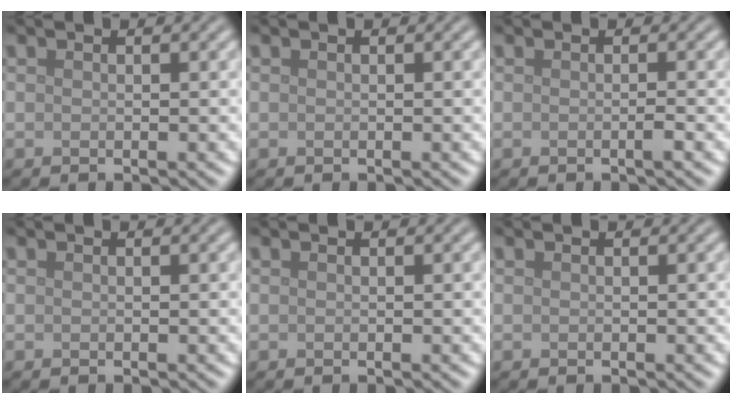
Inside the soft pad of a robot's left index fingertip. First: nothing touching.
{"total": 0.0}
{"total": 0.7, "force": [-0.2, 0.0, 0.7], "torque": [-0.013, -0.001, -0.006]}
{"total": 0.0}
{"total": 0.0}
{"total": 0.0}